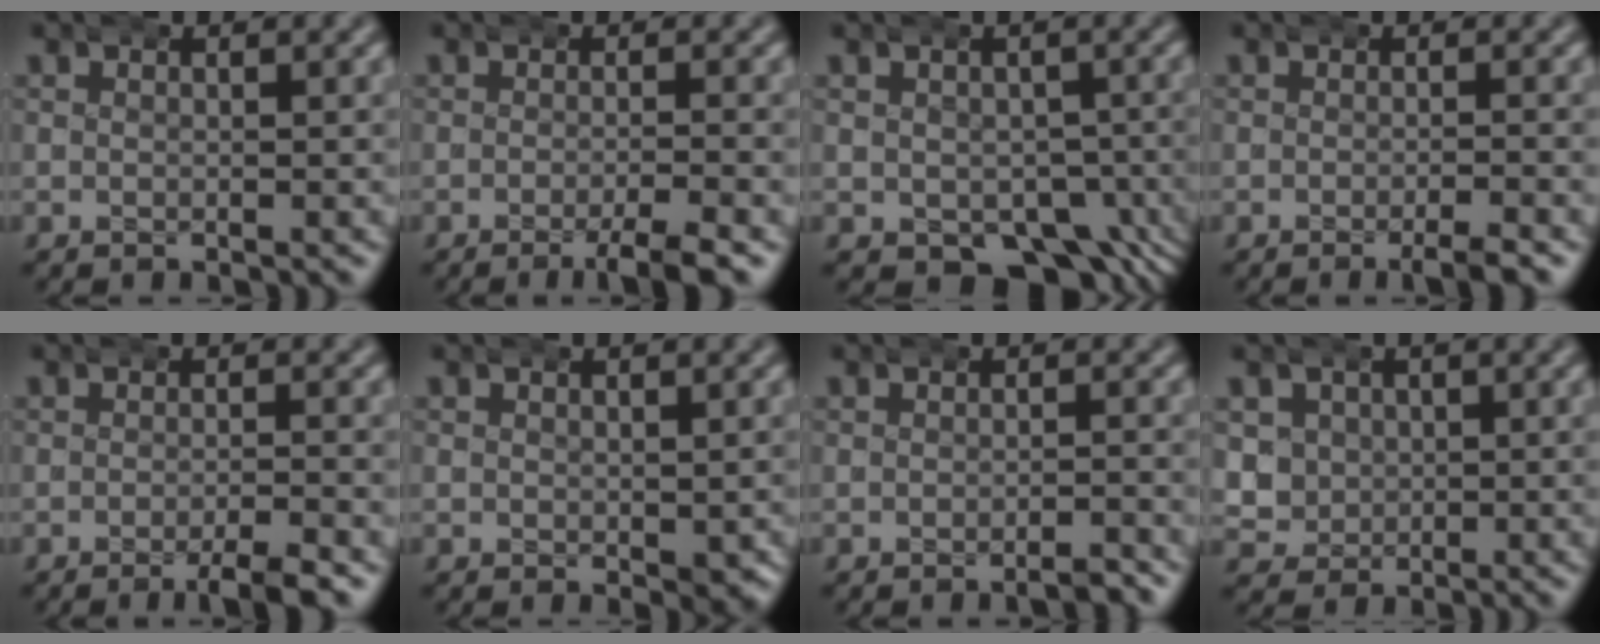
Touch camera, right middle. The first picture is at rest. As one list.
[{"total": 3.1, "force": [-1.8, 0.1, 2.5], "torque": [-0.036, 0.005, -0.036]}, {"total": 6.6, "force": [-3.9, 4.1, 3.4], "torque": [-0.045, -0.027, -0.050]}, {"total": 1.9, "force": [-1.1, -0.1, 1.5], "torque": [-0.020, 0.008, -0.026]}, {"total": 2.8, "force": [-1.7, 0.1, 2.2], "torque": [-0.031, 0.006, -0.035]}, {"total": 1.8, "force": [-0.2, 1.1, 1.3], "torque": [-0.016, -0.008, 0.000]}, {"total": 1.5, "force": [-1.3, 0.0, 0.6], "torque": [-0.005, 0.010, -0.030]}, {"total": 6.7, "force": [0.0, 6.3, 2.3], "torque": [-0.071, -0.018, 0.001]}]